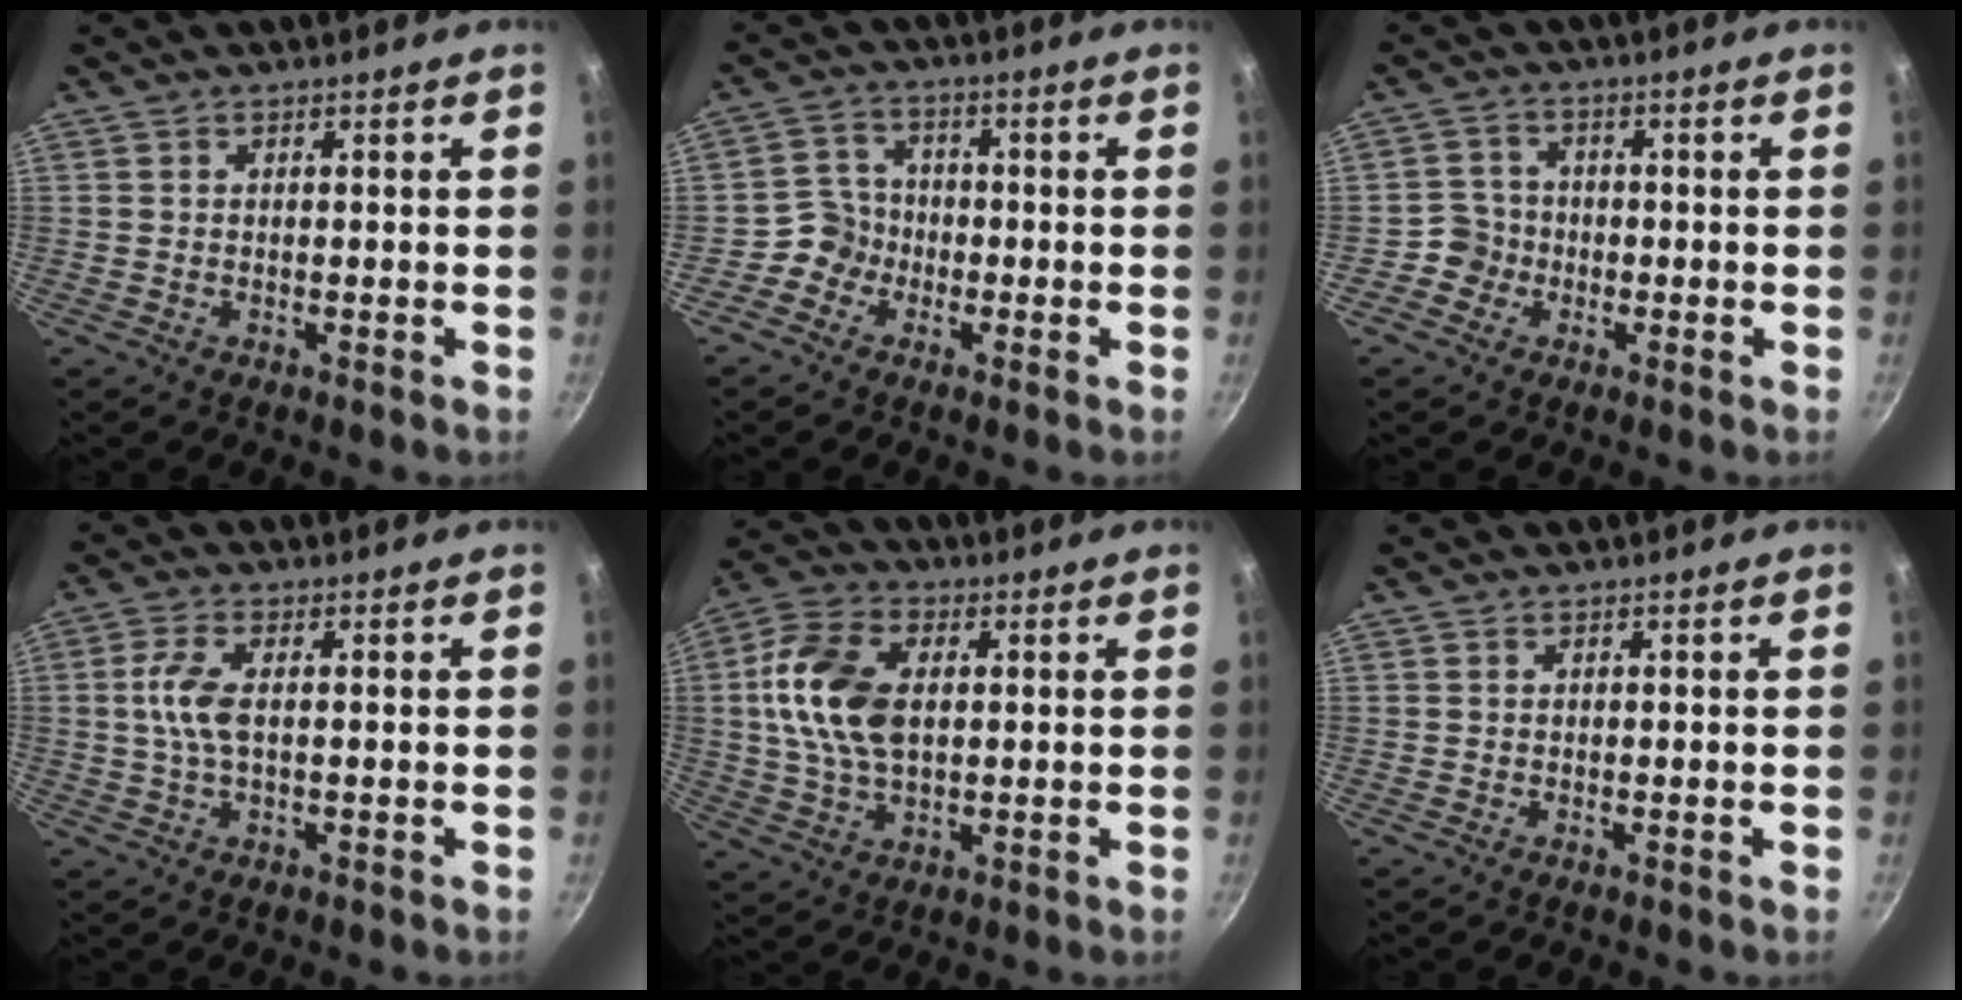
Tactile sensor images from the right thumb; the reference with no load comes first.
{"total": 4.5, "force": [-2.1, 3.9, 0.6], "torque": [0.016, 0.026, -0.050]}
{"total": 3.9, "force": [-1.6, 3.6, 0.4], "torque": [0.017, 0.021, -0.034]}
{"total": 5.6, "force": [0.3, 2.3, 5.1], "torque": [-0.117, 0.007, 0.002]}
{"total": 13.7, "force": [1.7, 8.5, 10.6], "torque": [-0.192, 0.010, 0.022]}
{"total": 0.0}